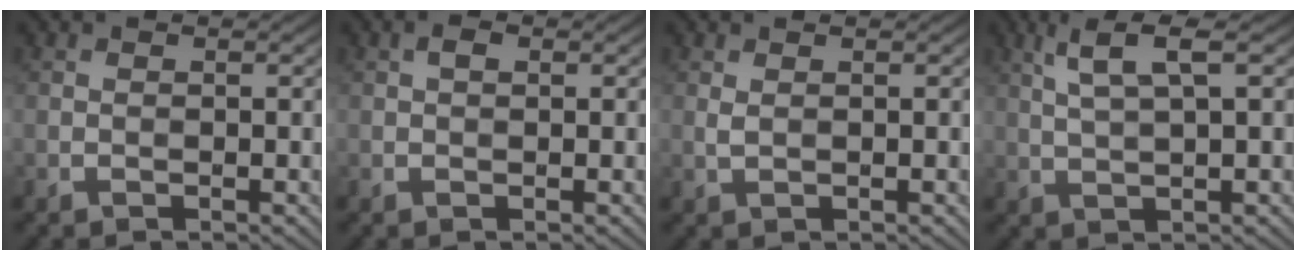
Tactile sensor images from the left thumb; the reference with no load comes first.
{"total": 1.2, "force": [0.5, 0.6, 0.9], "torque": [-0.018, 0.003, 0.006]}
{"total": 0.9, "force": [0.5, 0.4, 0.7], "torque": [-0.022, 0.000, 0.012]}
{"total": 4.6, "force": [2.1, 0.7, 4.0], "torque": [-0.095, 0.008, 0.047]}